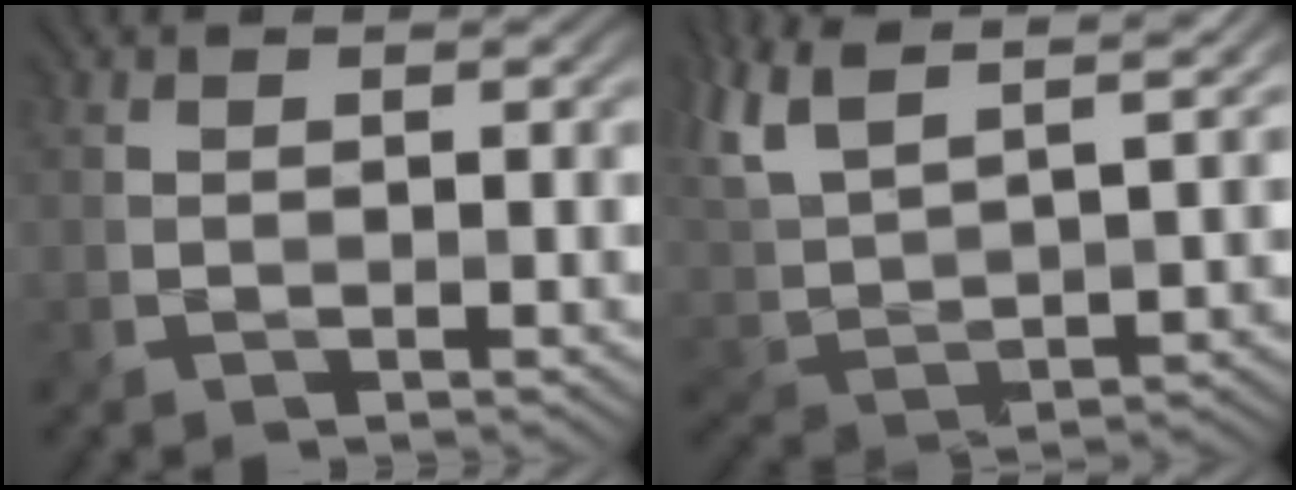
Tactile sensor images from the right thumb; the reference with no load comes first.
{"total": 12.1, "force": [8.9, 3.9, 7.3], "torque": [-0.199, 0.026, 0.165]}